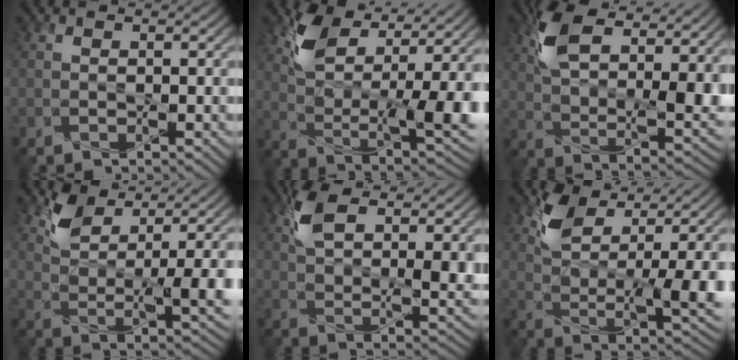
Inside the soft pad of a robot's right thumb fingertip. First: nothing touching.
{"total": 12.9, "force": [6.0, 5.7, 9.9], "torque": [-0.179, -0.005, 0.117]}
{"total": 15.6, "force": [6.6, 7.1, 12.2], "torque": [-0.228, -0.005, 0.124]}
{"total": 8.1, "force": [4.4, 2.9, 6.1], "torque": [-0.120, -0.010, 0.090]}
{"total": 13.1, "force": [5.8, 5.8, 10.3], "torque": [-0.198, -0.004, 0.109]}
{"total": 11.2, "force": [5.3, 4.6, 8.6], "torque": [-0.165, -0.006, 0.107]}